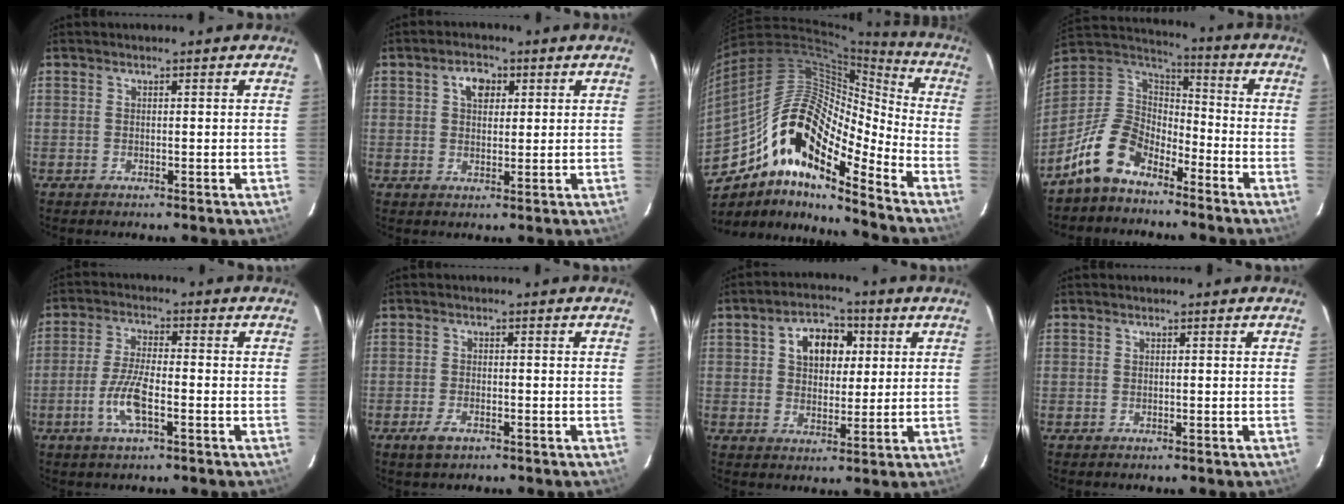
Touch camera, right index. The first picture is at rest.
{"total": 4.1, "force": [1.5, 2.8, 2.6], "torque": [-0.039, 0.013, 0.027]}
{"total": 20.1, "force": [-11.6, 6.4, 15.2], "torque": [-0.248, -0.010, -0.228]}
{"total": 13.3, "force": [-8.8, 7.3, 6.7], "torque": [-0.155, 0.022, -0.169]}
{"total": 7.4, "force": [-2.9, 1.9, 6.5], "torque": [-0.139, 0.001, -0.059]}
{"total": 3.2, "force": [-2.0, 1.5, 2.1], "torque": [-0.048, -0.004, -0.036]}
{"total": 8.8, "force": [2.7, 6.1, 5.7], "torque": [-0.096, 0.027, 0.046]}
{"total": 0.7, "force": [0.0, 0.7, -0.1], "torque": [0.002, 0.003, 0.001]}